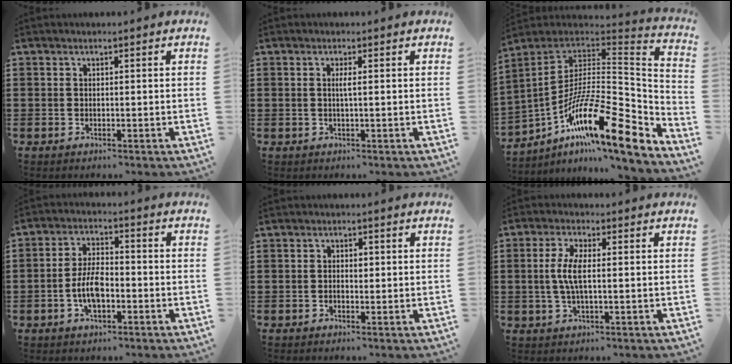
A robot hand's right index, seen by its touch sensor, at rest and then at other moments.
{"total": 1.3, "force": [0.1, -0.1, 1.3], "torque": [-0.024, -0.002, 0.001]}
{"total": 19.1, "force": [-10.1, 4.7, 15.5], "torque": [-0.271, -0.007, -0.187]}
{"total": 6.1, "force": [-1.9, 2.8, 5.1], "torque": [-0.113, 0.002, -0.040]}
{"total": 1.0, "force": [-0.1, 0.5, 0.8], "torque": [-0.015, 0.002, -0.003]}
{"total": 5.3, "force": [0.0, 1.7, 5.1], "torque": [-0.113, -0.005, -0.008]}